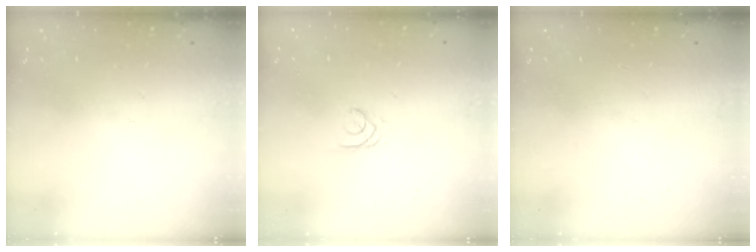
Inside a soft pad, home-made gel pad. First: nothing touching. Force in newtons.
{"total": 1.7, "press": 1.7, "slide": 0.2}
{"total": 0.0}